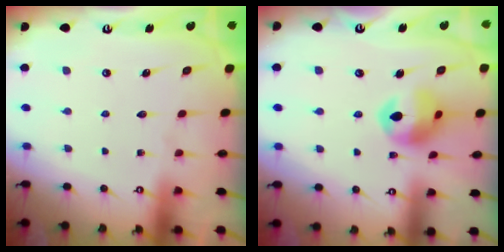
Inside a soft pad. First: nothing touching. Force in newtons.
{"total": 12.5, "press": 12.4, "slide": 1.5}